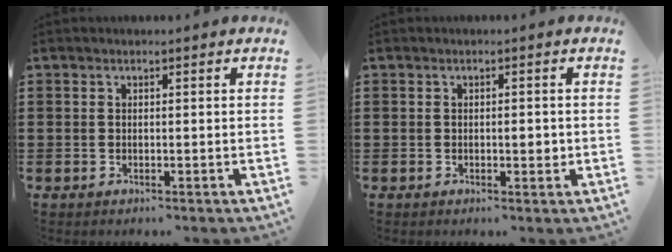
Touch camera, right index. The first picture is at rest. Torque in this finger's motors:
{"motor_torque": [0.41, 0.35, 0.04, 0.03]}